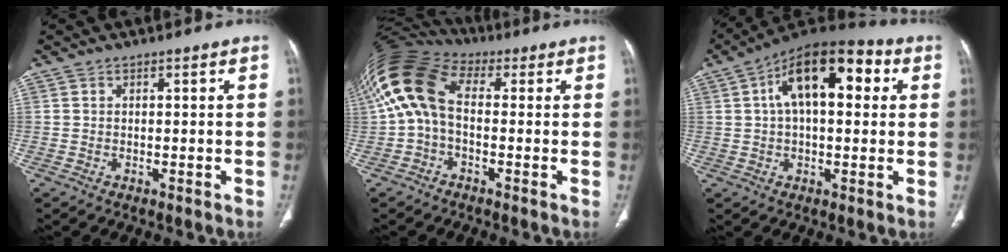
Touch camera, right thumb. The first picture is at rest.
{"total": 13.5, "force": [1.0, 8.4, 10.6], "torque": [-0.221, 0.048, 0.009]}
{"total": 17.0, "force": [4.5, 8.4, 14.0], "torque": [-0.197, 0.029, 0.062]}